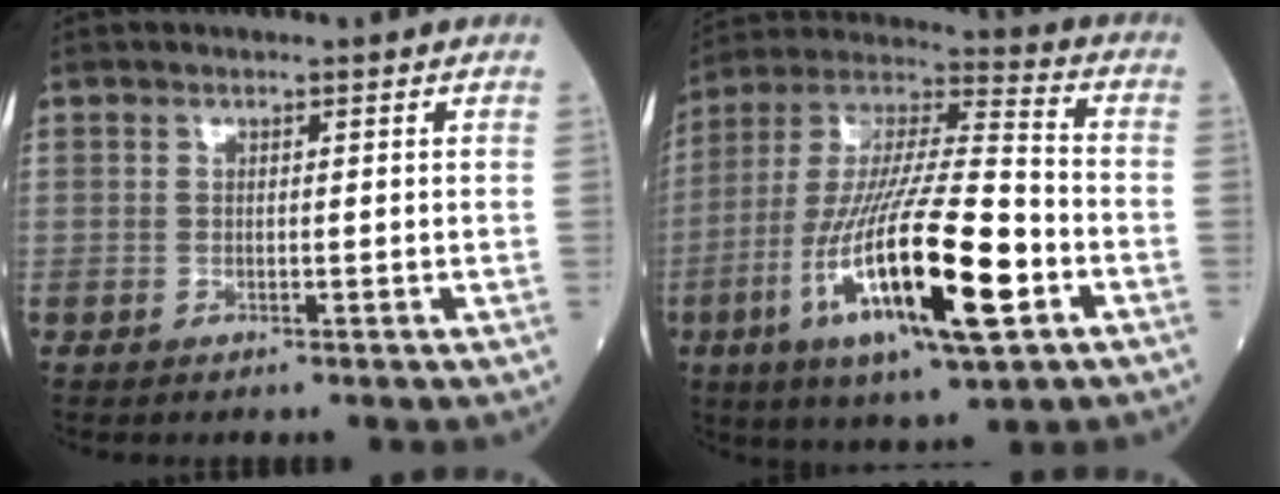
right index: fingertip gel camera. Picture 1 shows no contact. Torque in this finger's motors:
{"motor_torque": [2.14, 0.00, 0.72, 0.21]}